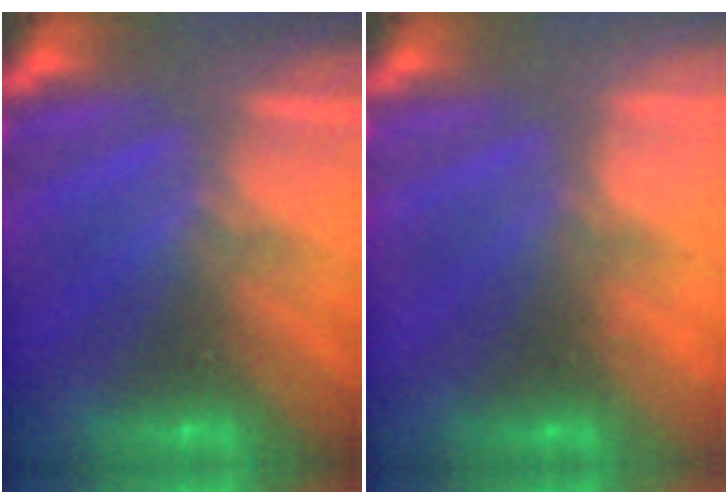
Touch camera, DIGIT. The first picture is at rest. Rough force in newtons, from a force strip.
{"total": 2.3}